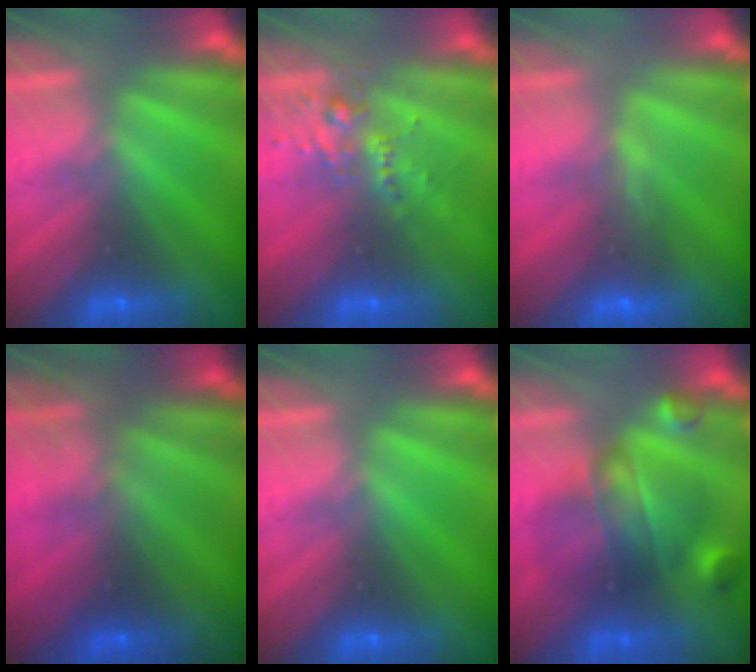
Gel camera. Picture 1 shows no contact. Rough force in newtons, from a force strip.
{"total": 2.6}
{"total": 4.8}
{"total": 2.9}
{"total": 0.0}
{"total": 6.8}